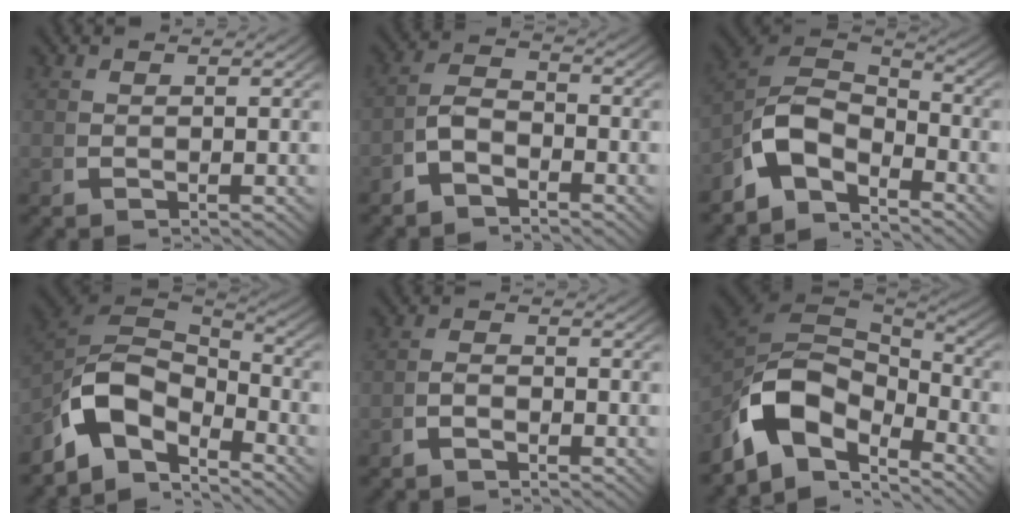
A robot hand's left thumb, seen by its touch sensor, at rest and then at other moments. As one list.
[{"total": 3.8, "force": [-1.7, 2.5, 2.3], "torque": [-0.043, -0.012, -0.034]}, {"total": 9.7, "force": [-1.8, 6.8, 6.6], "torque": [-0.148, -0.028, -0.037]}, {"total": 11.7, "force": [-2.0, 8.1, 8.2], "torque": [-0.200, -0.044, -0.025]}, {"total": 1.5, "force": [-1.2, 0.7, 0.7], "torque": [-0.014, -0.004, -0.026]}, {"total": 14.2, "force": [-1.9, 9.7, 10.3], "torque": [-0.230, -0.047, -0.015]}]